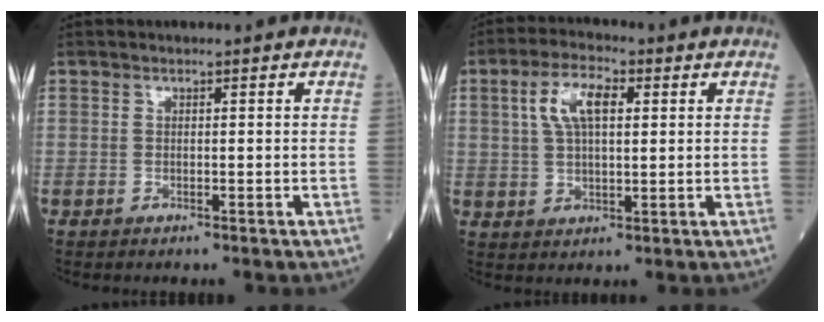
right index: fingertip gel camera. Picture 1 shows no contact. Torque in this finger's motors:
{"motor_torque": [0.68, 0.51, 0.16, 0.10]}